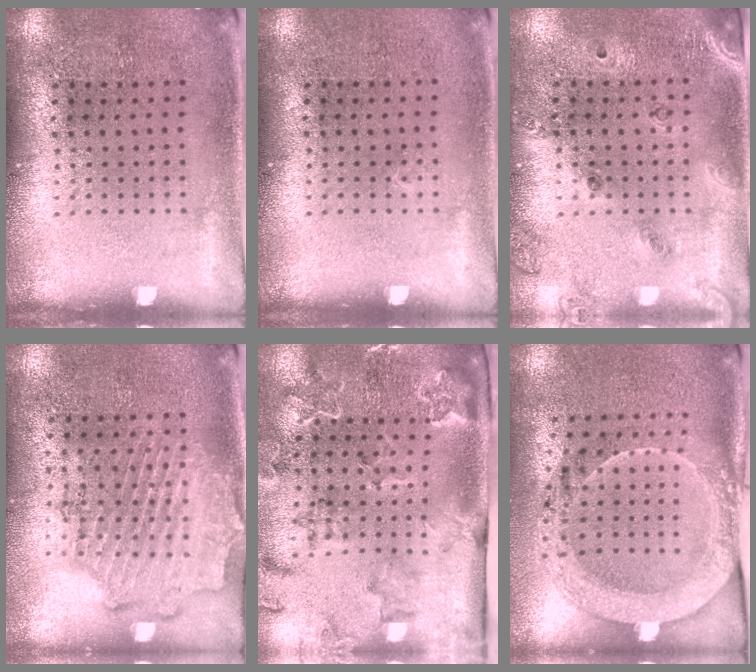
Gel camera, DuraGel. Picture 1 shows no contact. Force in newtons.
{"total": 0.0}
{"total": 1.5, "press": 1.3, "slide": 0.7}
{"total": 1.9, "press": 1.7, "slide": 0.8}
{"total": 2.3, "press": 2.3, "slide": 0.2}
{"total": 2.0, "press": 2.0, "slide": 0.3}